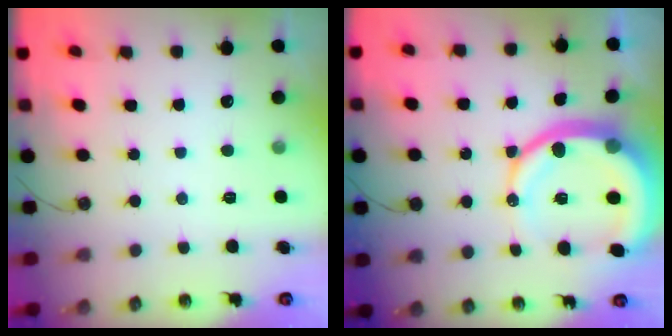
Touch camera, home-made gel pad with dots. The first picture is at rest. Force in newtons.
{"total": 17.8, "press": 17.6, "slide": 2.1}